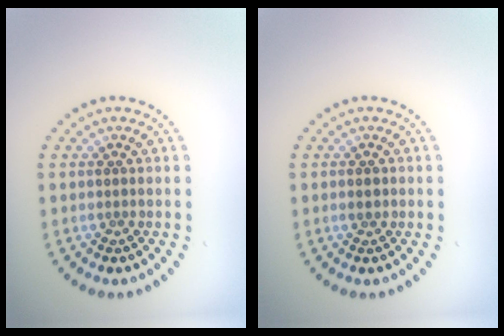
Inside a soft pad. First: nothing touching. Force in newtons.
{"total": 1.1, "press": 1.1, "slide": 0.1}